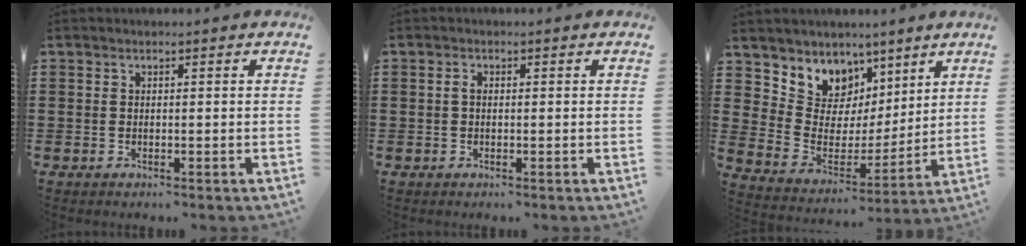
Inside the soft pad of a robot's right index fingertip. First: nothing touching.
{"total": 1.1, "force": [0.0, 0.6, 0.9], "torque": [-0.018, 0.004, -0.002]}
{"total": 7.7, "force": [5.5, 5.4, 0.0], "torque": [-0.043, -0.067, 0.100]}